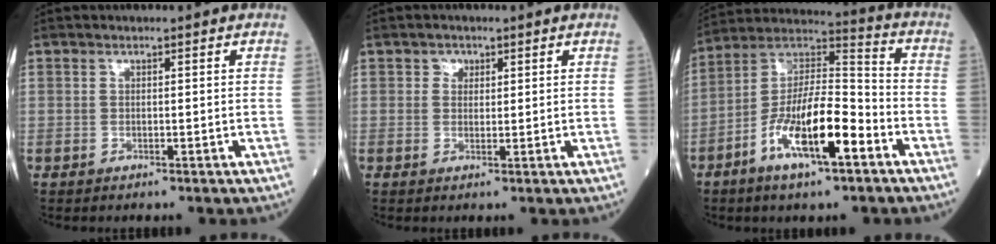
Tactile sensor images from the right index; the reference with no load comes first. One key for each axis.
{"total": 1.5, "fx": 0.8, "fy": 1.2, "fz": 0.4, "tx": 0.000, "ty": 0.000, "tz": 0.012}
{"total": 15.1, "fx": -6.4, "fy": 3.2, "fz": 13.3, "tx": -0.253, "ty": 0.003, "tz": -0.114}